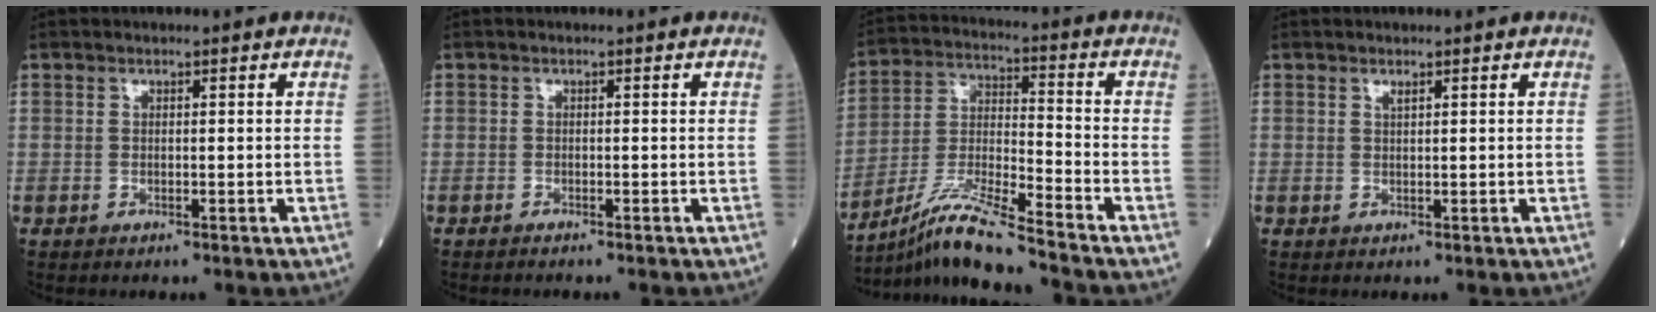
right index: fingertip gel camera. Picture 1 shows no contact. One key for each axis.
{"total": 1.5, "fx": -1.4, "fy": 0.1, "fz": 0.6, "tx": -0.013, "ty": -0.003, "tz": -0.016}
{"total": 11.9, "fx": -10.0, "fy": -1.1, "fz": 6.2, "tx": -0.126, "ty": -0.017, "tz": -0.189}
{"total": 0.6, "fx": 0.4, "fy": 0.0, "fz": 0.4, "tx": -0.010, "ty": -0.003, "tz": 0.008}